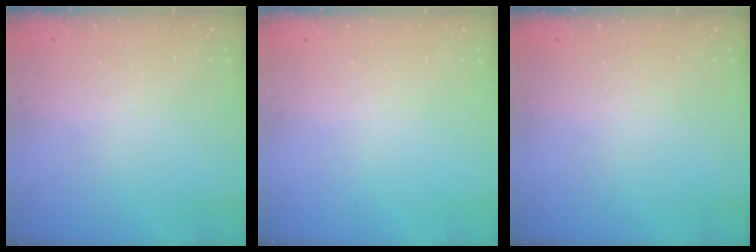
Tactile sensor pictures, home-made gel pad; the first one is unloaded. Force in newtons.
{"total": 0.0}
{"total": 0.0}